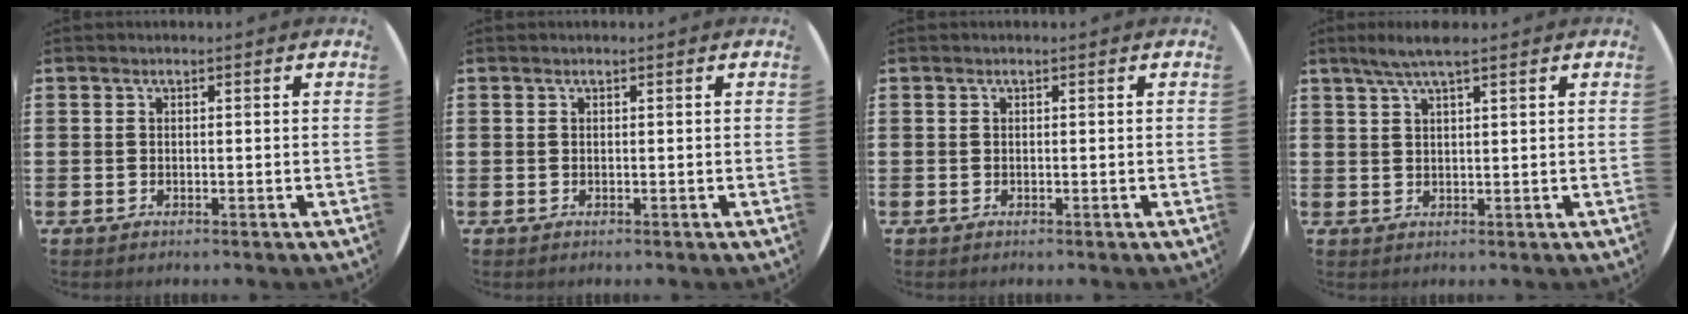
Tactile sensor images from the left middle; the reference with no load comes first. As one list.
[{"total": 0.0}, {"total": 0.0}, {"total": 3.7, "force": [2.6, 0.4, 2.5], "torque": [-0.052, 0.006, 0.046]}]